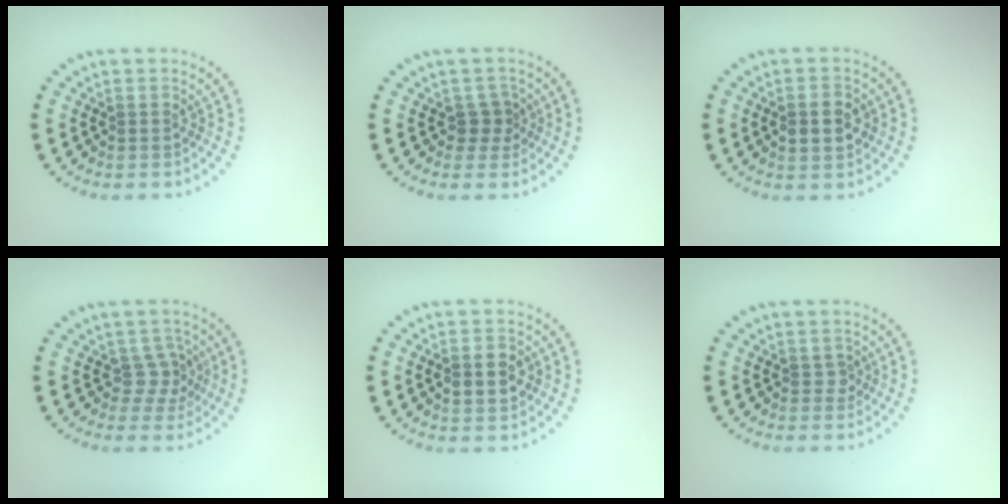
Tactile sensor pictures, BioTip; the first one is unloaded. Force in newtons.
{"total": 1.7, "press": 1.3, "slide": 1.1}
{"total": 3.0, "press": 3.0, "slide": 0.1}
{"total": 2.1, "press": 1.5, "slide": 1.4}
{"total": 2.7, "press": 2.7, "slide": 0.2}
{"total": 0.9, "press": 0.6, "slide": 0.6}